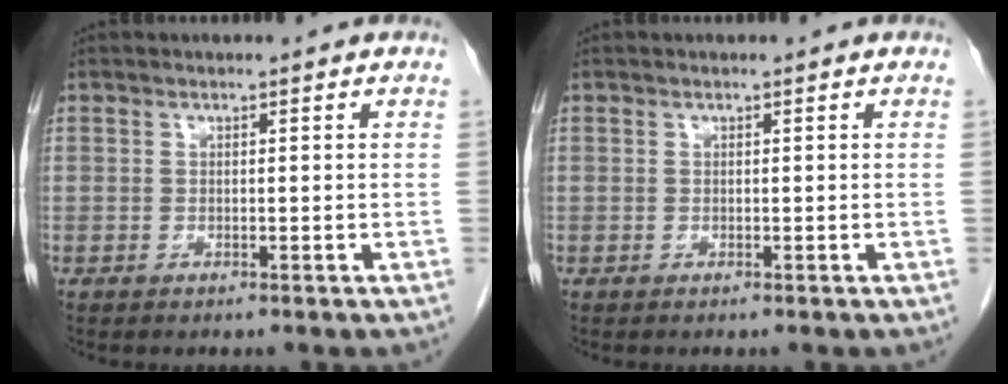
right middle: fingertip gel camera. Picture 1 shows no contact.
{"total": 0.0}